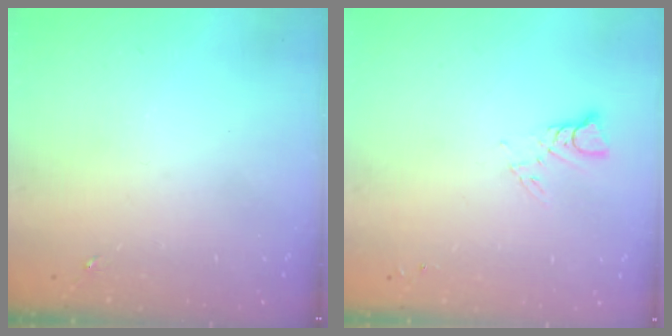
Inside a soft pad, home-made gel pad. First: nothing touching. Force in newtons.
{"total": 2.9, "press": 2.9, "slide": 0.2}